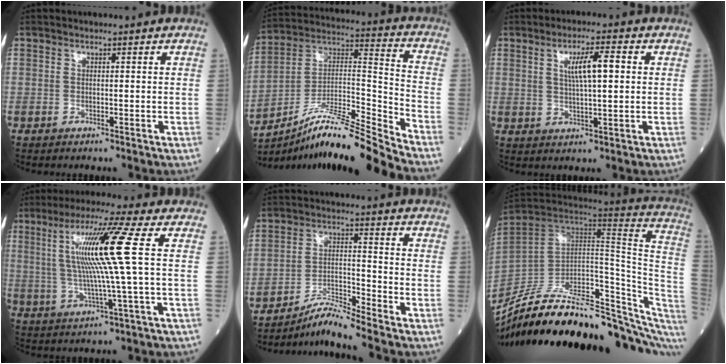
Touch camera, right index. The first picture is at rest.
{"total": 17.9, "force": [-15.4, -2.0, 8.9], "torque": [-0.154, 0.022, -0.273]}
{"total": 6.1, "force": [1.5, 0.8, 5.9], "torque": [-0.105, 0.007, 0.028]}
{"total": 12.4, "force": [2.5, -1.7, 12.0], "torque": [-0.227, 0.010, 0.044]}
{"total": 6.7, "force": [-6.2, -1.7, 1.9], "torque": [-0.040, -0.010, -0.114]}
{"total": 29.9, "force": [-23.4, 7.5, 17.0], "torque": [-0.208, -0.003, -0.343]}